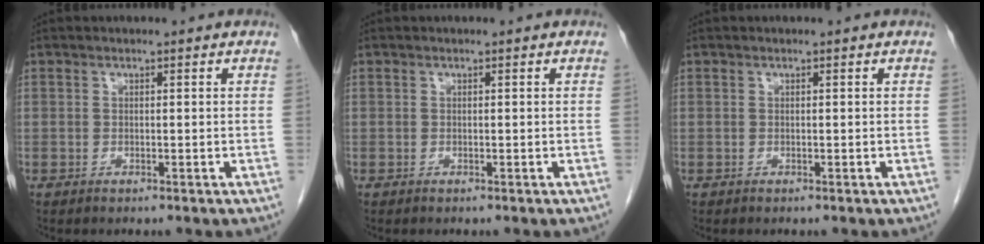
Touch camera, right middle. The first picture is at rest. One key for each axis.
{"total": 0.0}
{"total": 0.0}